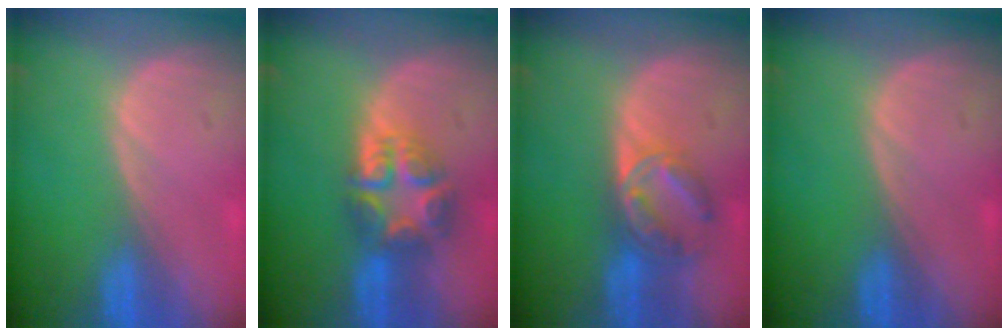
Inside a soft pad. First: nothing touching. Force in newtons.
{"total": 7.7, "press": 6.7, "slide": 3.7}
{"total": 7.2, "press": 6.0, "slide": 3.9}
{"total": 0.0}